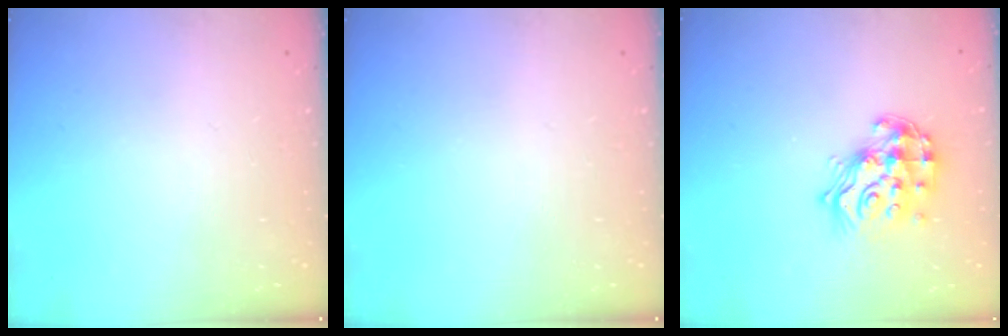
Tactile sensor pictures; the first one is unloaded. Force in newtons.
{"total": 0.0}
{"total": 15.5, "press": 15.4, "slide": 1.0}